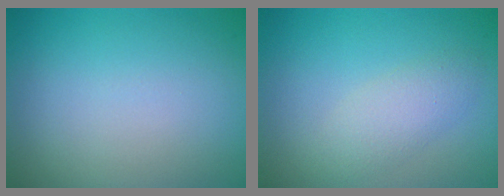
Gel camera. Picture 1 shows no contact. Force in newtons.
{"total": 2.4, "press": 2.4, "slide": 0.1}